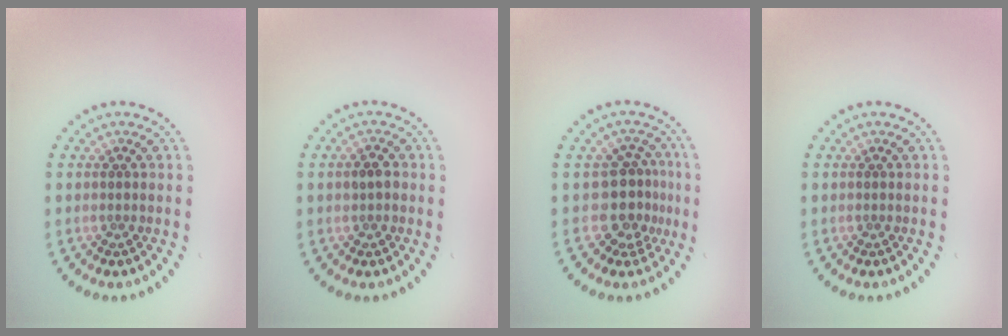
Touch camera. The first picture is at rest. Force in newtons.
{"total": 1.5, "press": 1.5, "slide": 0.3}
{"total": 3.3, "press": 2.5, "slide": 2.2}
{"total": 0.0}